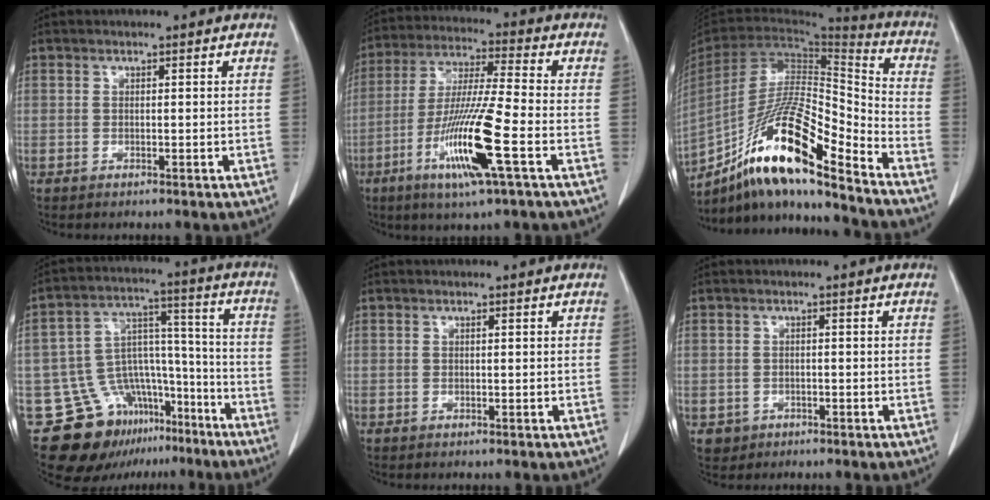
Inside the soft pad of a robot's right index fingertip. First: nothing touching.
{"total": 14.4, "force": [-5.4, -0.1, 13.3], "torque": [-0.265, -0.021, -0.101]}
{"total": 19.7, "force": [-13.8, 1.8, 14.0], "torque": [-0.276, -0.013, -0.251]}
{"total": 17.1, "force": [-11.5, 10.9, 6.5], "torque": [-0.098, 0.075, -0.171]}
{"total": 0.0}
{"total": 2.2, "force": [-0.8, 2.0, 0.1], "torque": [0.000, 0.007, -0.011]}